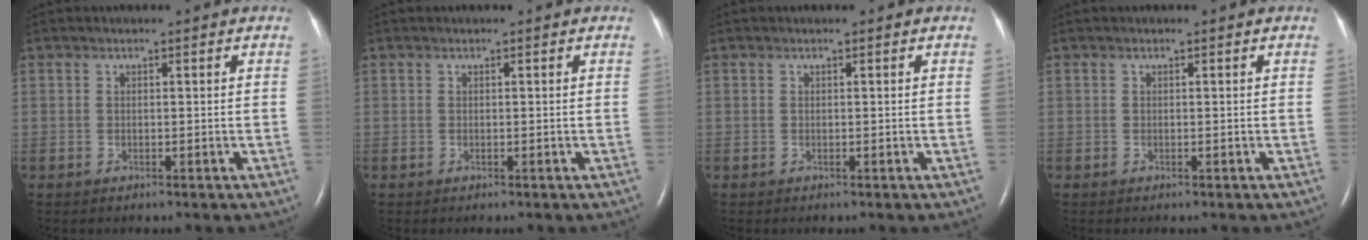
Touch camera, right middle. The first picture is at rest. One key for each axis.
{"total": 0.0}
{"total": 0.0}
{"total": 0.0}